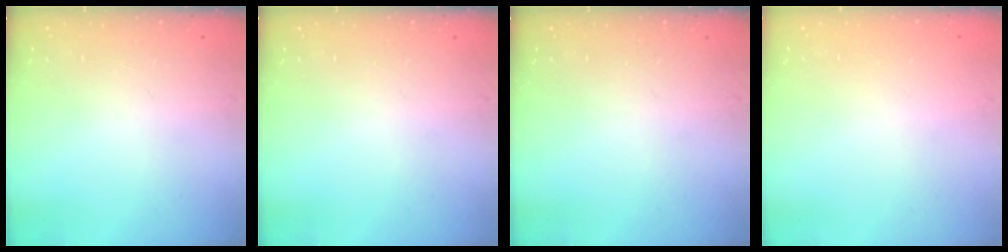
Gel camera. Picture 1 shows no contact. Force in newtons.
{"total": 0.0}
{"total": 0.0}
{"total": 0.0}